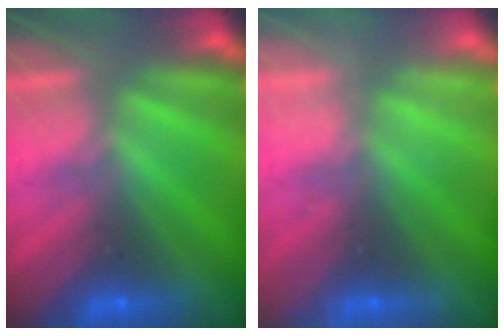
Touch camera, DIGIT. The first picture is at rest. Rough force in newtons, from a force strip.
{"total": 2.2}